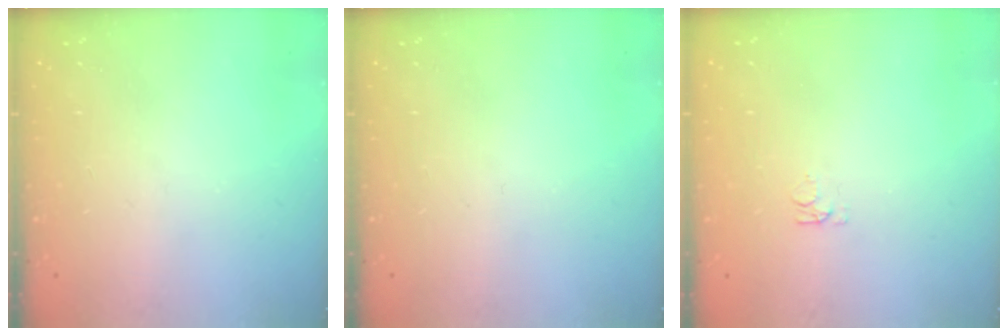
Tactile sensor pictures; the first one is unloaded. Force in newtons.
{"total": 0.0}
{"total": 4.1, "press": 4.1, "slide": 0.6}